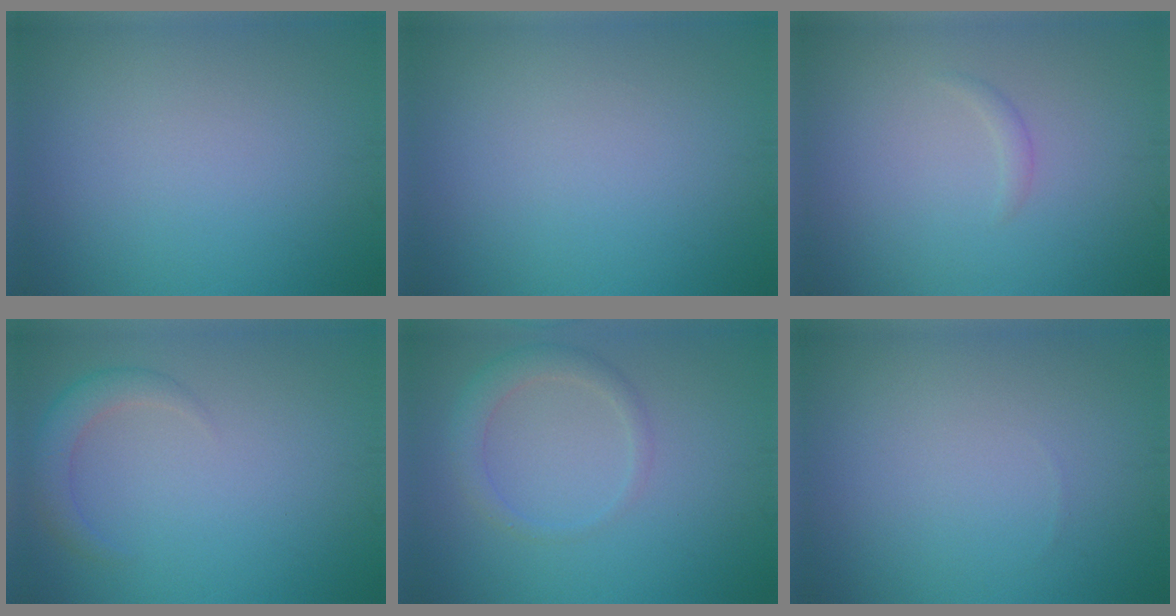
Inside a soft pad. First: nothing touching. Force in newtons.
{"total": 0.0}
{"total": 0.7, "press": 0.7, "slide": 0.0}
{"total": 2.4, "press": 2.4, "slide": 0.4}
{"total": 2.2, "press": 2.2, "slide": 0.3}
{"total": 0.0}